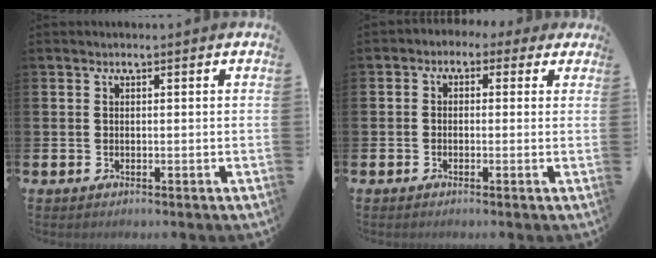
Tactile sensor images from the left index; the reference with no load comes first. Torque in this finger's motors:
{"motor_torque": [1.52, -0.60, 0.88, 0.05]}